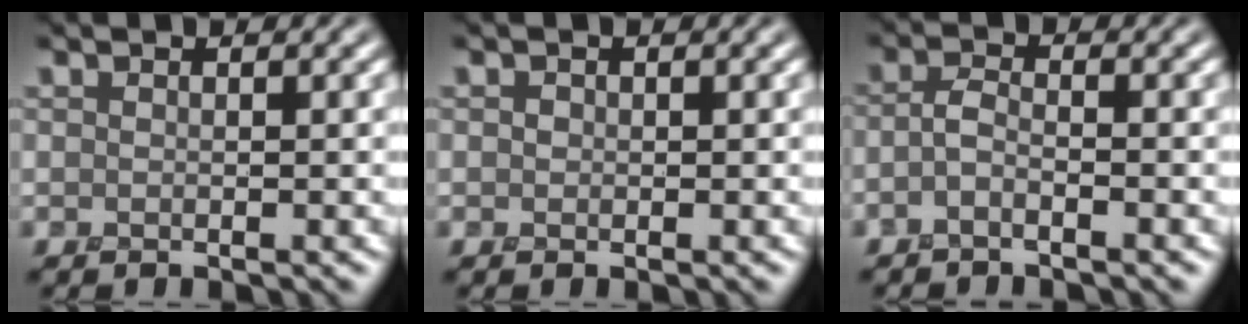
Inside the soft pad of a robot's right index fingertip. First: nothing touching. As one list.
[{"total": 0.6, "force": [0.0, 0.6, 0.1], "torque": [-0.001, -0.001, -0.002]}, {"total": 1.5, "force": [-1.2, 0.4, 0.8], "torque": [-0.017, 0.001, -0.029]}]